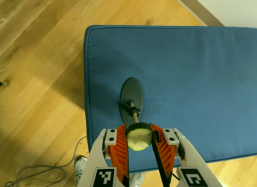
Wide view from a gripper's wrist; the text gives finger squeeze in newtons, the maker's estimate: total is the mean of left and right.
{"total": 9.9, "left": 9.4, "right": 10.4}